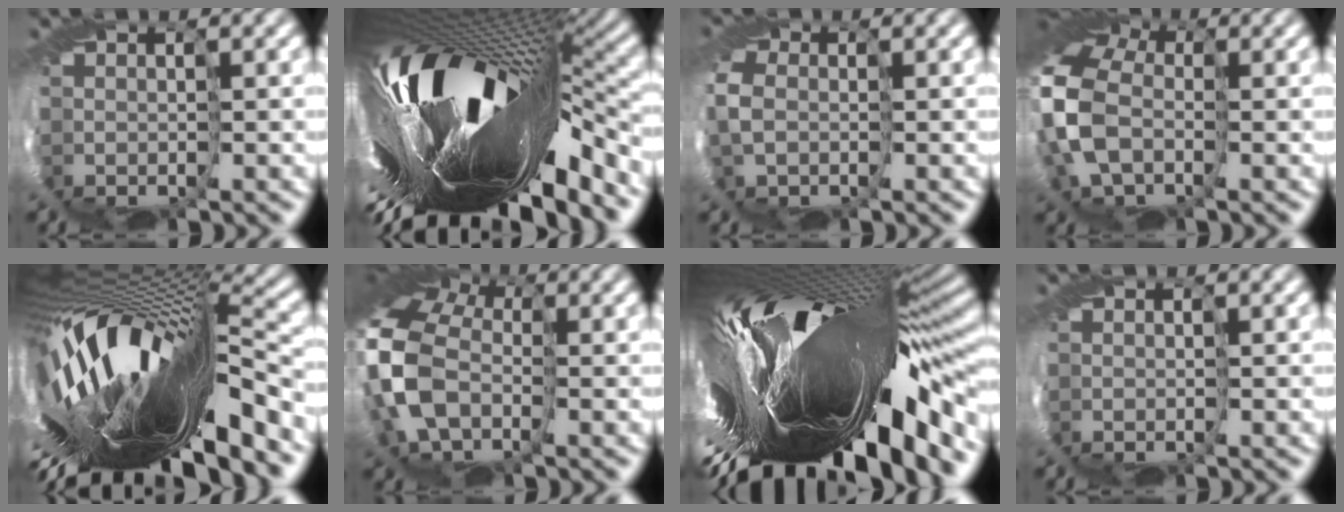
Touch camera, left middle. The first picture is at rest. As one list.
[{"total": 17.6, "force": [-5.6, 6.3, 15.5], "torque": [-0.281, -0.045, -0.108]}, {"total": 4.0, "force": [-0.5, 3.1, 2.6], "torque": [-0.073, -0.011, -0.005]}, {"total": 12.6, "force": [0.0, 9.1, 8.7], "torque": [-0.204, -0.025, -0.022]}, {"total": 16.8, "force": [-5.2, 6.3, 14.7], "torque": [-0.271, -0.038, -0.099]}, {"total": 12.3, "force": [-1.0, 8.2, 9.1], "torque": [-0.221, -0.030, -0.029]}, {"total": 18.2, "force": [-4.2, 6.2, 16.6], "torque": [-0.285, -0.035, -0.096]}, {"total": 0.0}]